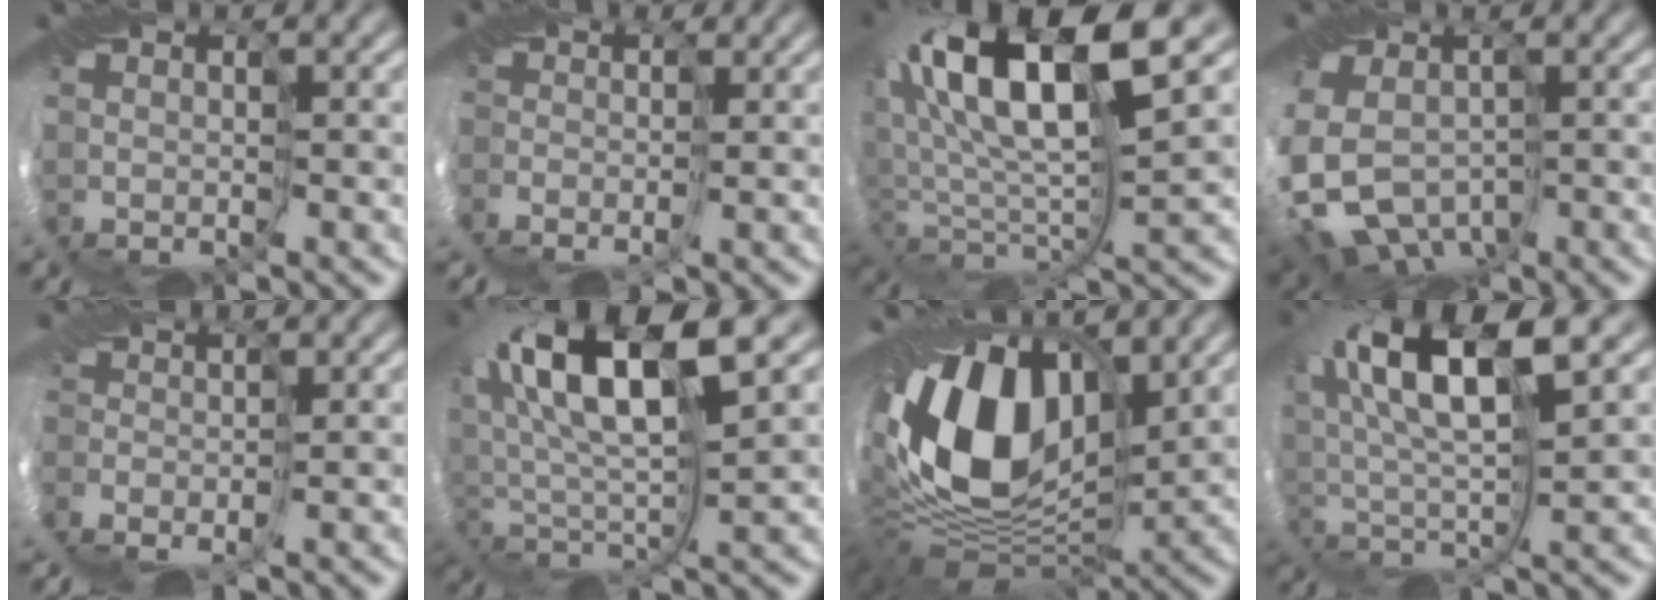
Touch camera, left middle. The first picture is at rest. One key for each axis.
{"total": 2.6, "fx": -0.2, "fy": 2.4, "fz": 1.1, "tx": -0.019, "ty": 0.007, "tz": -0.008}
{"total": 14.4, "fx": 5.7, "fy": 5.1, "fz": 12.2, "tx": -0.249, "ty": 0.021, "tz": 0.101}
{"total": 10.4, "fx": -3.5, "fy": 8.2, "fz": 5.3, "tx": -0.133, "ty": -0.040, "tz": -0.036}
{"total": 2.7, "fx": -1.7, "fy": 1.7, "fz": 1.1, "tx": -0.022, "ty": -0.005, "tz": -0.023}
{"total": 12.4, "fx": 5.4, "fy": 4.2, "fz": 10.3, "tx": -0.206, "ty": 0.025, "tz": 0.093}
{"total": 15.3, "fx": 2.3, "fy": 9.5, "fz": 11.8, "tx": -0.243, "ty": 0.010, "tz": 0.027}
{"total": 11.0, "fx": 4.5, "fy": 3.5, "fz": 9.4, "tx": -0.193, "ty": 0.030, "tz": 0.075}